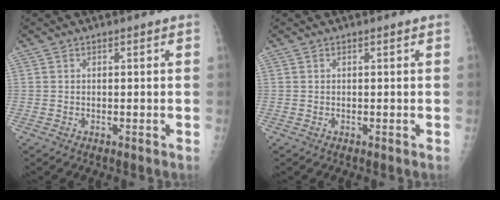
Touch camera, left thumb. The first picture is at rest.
{"total": 0.0}